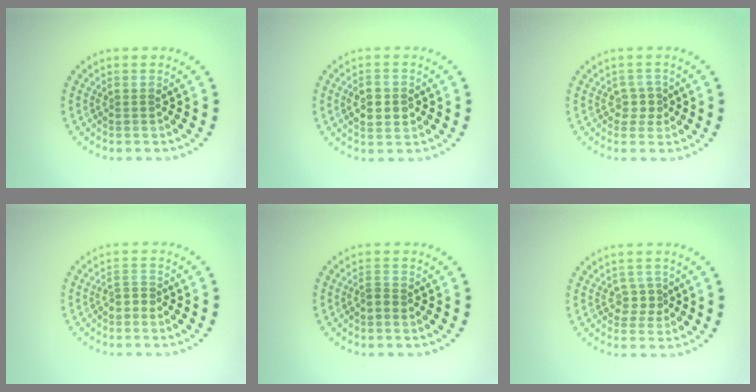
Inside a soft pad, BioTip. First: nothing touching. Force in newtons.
{"total": 2.9, "press": 2.9, "slide": 0.0}
{"total": 1.8, "press": 1.4, "slide": 1.0}
{"total": 1.3, "press": 1.0, "slide": 0.8}
{"total": 1.1, "press": 0.9, "slide": 0.7}
{"total": 1.7, "press": 1.3, "slide": 1.0}